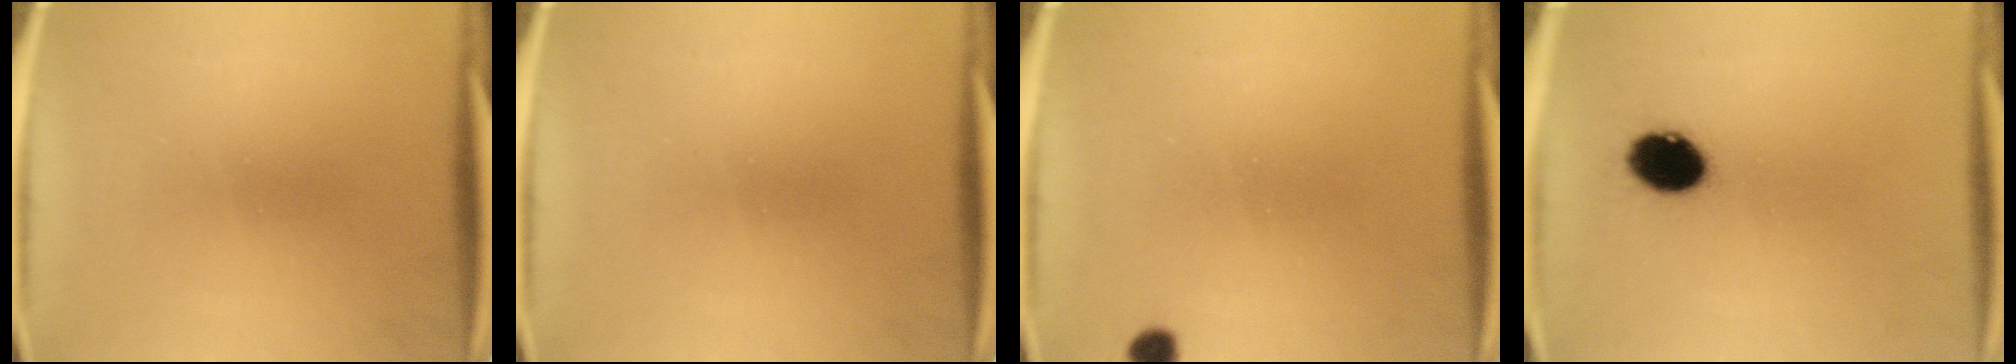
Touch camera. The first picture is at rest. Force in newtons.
{"total": 0.0}
{"total": 1.8}
{"total": 8.6}